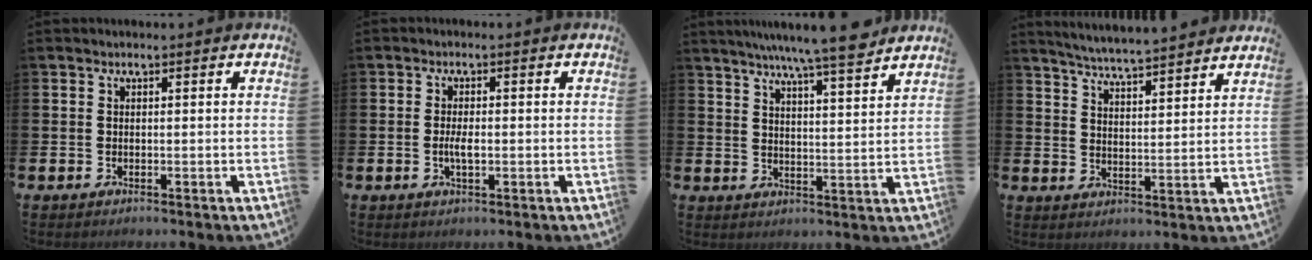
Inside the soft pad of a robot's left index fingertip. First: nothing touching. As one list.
[{"total": 2.3, "force": [-0.3, 0.9, 2.1], "torque": [-0.034, -0.002, -0.007]}, {"total": 8.0, "force": [7.4, -0.1, 3.0], "torque": [-0.059, -0.042, 0.127]}, {"total": 5.5, "force": [5.4, -0.5, 0.7], "torque": [-0.039, -0.037, 0.095]}]